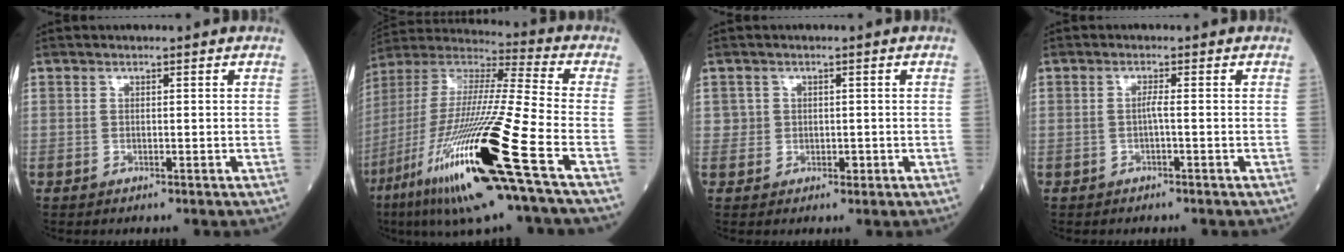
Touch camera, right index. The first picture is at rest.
{"total": 26.4, "force": [-11.4, 0.8, 23.7], "torque": [-0.469, -0.063, -0.215]}
{"total": 1.9, "force": [0.2, 1.9, 0.3], "torque": [-0.003, 0.002, 0.004]}
{"total": 1.1, "force": [-0.3, -0.1, 1.0], "torque": [-0.019, 0.001, -0.006]}